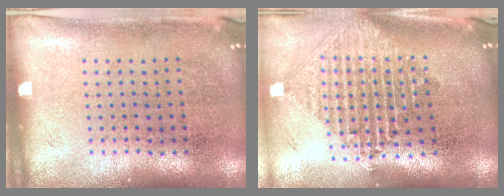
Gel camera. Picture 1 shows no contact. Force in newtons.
{"total": 2.4, "press": 1.9, "slide": 1.5}